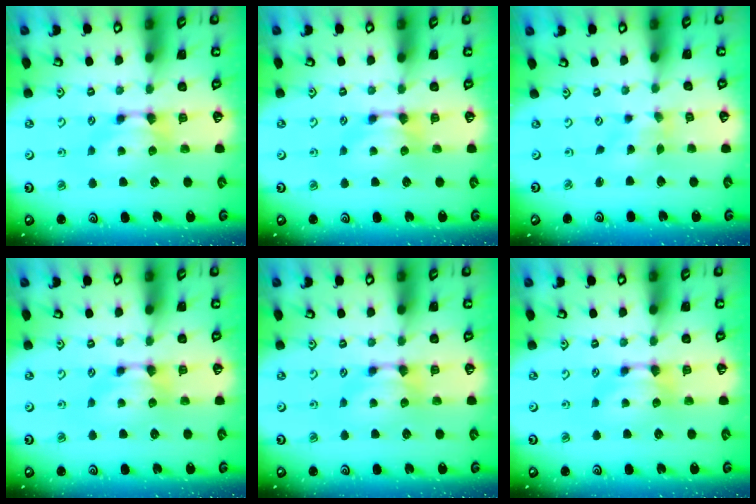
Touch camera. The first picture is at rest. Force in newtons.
{"total": 0.0}
{"total": 2.6, "press": 2.4, "slide": 0.9}
{"total": 0.0}
{"total": 0.0}
{"total": 0.0}